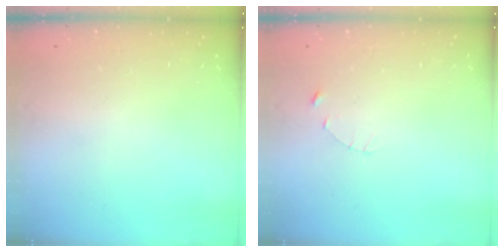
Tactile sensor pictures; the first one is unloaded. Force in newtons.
{"total": 1.2, "press": 1.1, "slide": 0.2}